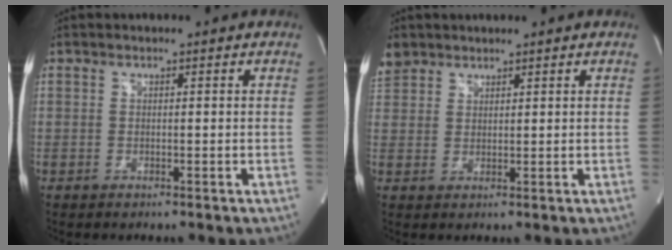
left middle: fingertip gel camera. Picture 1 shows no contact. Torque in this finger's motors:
{"motor_torque": [0.42, -0.21, 0.38, 0.16]}